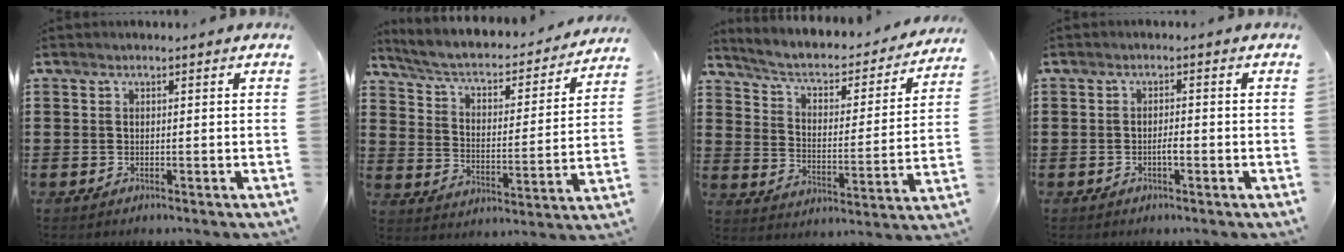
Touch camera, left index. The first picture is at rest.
{"total": 4.0, "force": [3.2, 1.1, 2.1], "torque": [-0.059, -0.027, 0.044]}
{"total": 3.8, "force": [2.7, 1.5, 2.2], "torque": [-0.058, -0.019, 0.034]}
{"total": 1.8, "force": [-0.7, 0.5, 1.6], "torque": [-0.031, 0.002, -0.012]}